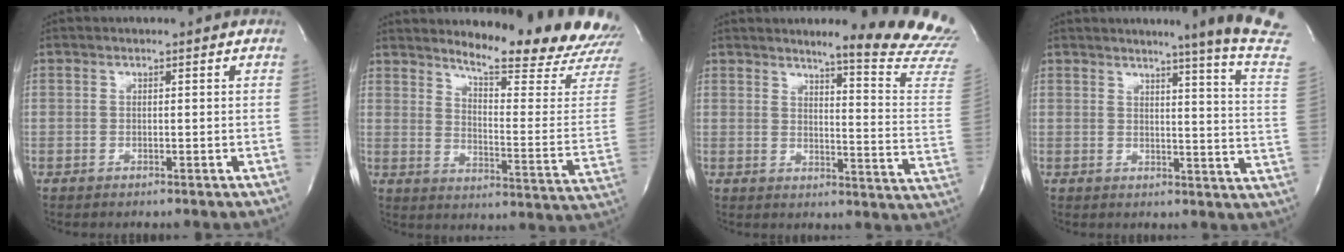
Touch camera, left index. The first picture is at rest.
{"total": 18.2, "force": [17.1, 0.3, 6.2], "torque": [-0.096, -0.113, 0.209]}
{"total": 16.4, "force": [15.3, -1.2, 5.8], "torque": [-0.073, -0.135, 0.162]}
{"total": 13.3, "force": [11.1, -3.1, 6.7], "torque": [-0.093, -0.091, 0.113]}